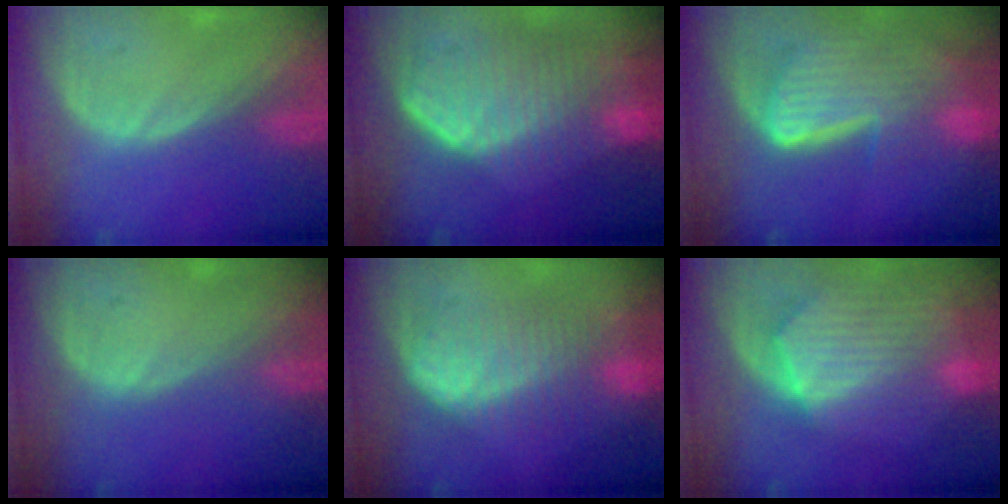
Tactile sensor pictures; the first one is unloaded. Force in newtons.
{"total": 10.8, "press": 9.4, "slide": 5.3}
{"total": 9.2, "press": 8.0, "slide": 4.7}
{"total": 0.0}
{"total": 7.5, "press": 7.5, "slide": 0.2}
{"total": 10.3, "press": 9.0, "slide": 5.2}